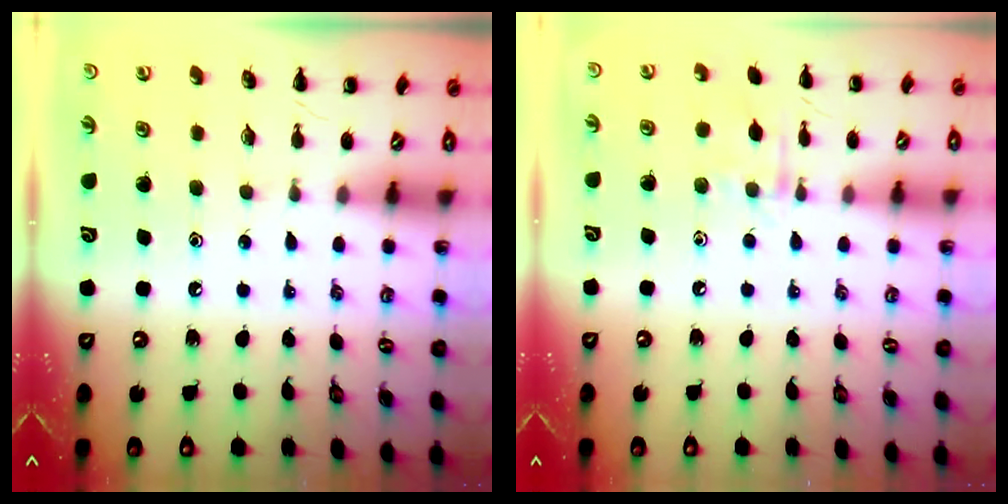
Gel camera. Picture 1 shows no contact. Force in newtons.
{"total": 7.1, "press": 6.9, "slide": 1.6}